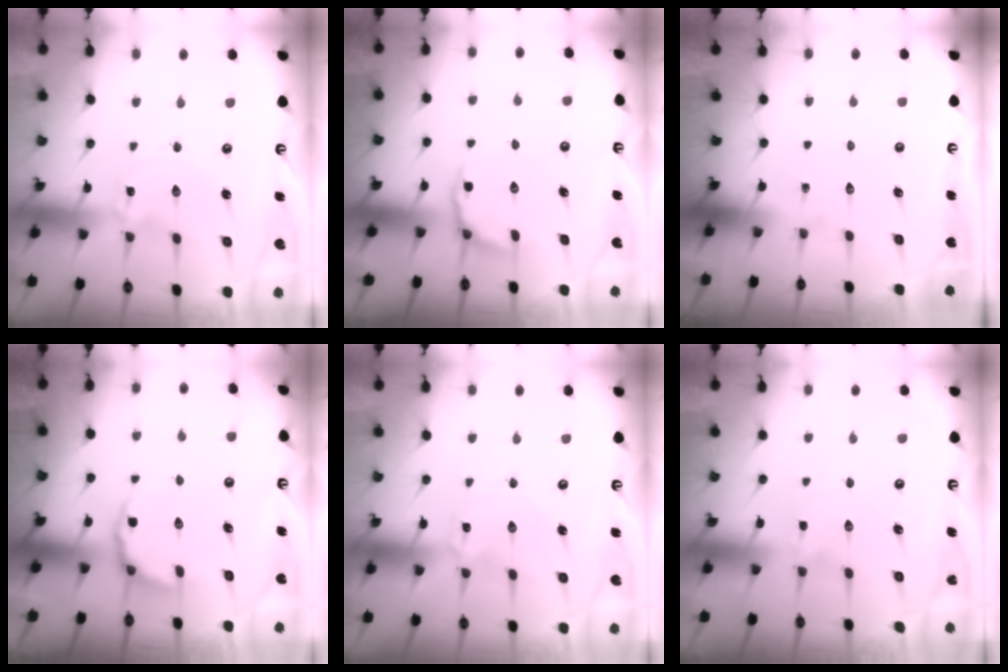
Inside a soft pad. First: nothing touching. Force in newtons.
{"total": 5.0, "press": 4.3, "slide": 2.4}
{"total": 0.0}
{"total": 4.5, "press": 3.7, "slide": 2.6}
{"total": 1.3, "press": 1.3, "slide": 0.2}
{"total": 2.1, "press": 2.1, "slide": 0.3}